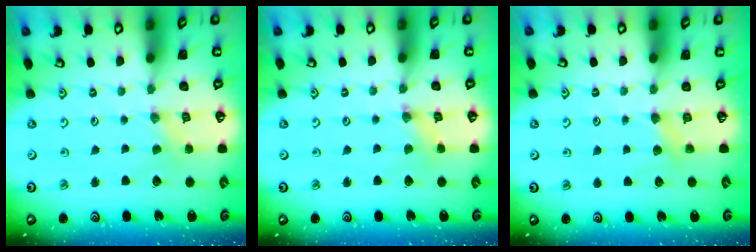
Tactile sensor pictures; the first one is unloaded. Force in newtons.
{"total": 1.2, "press": 1.2, "slide": 0.2}
{"total": 3.6, "press": 3.6, "slide": 0.4}